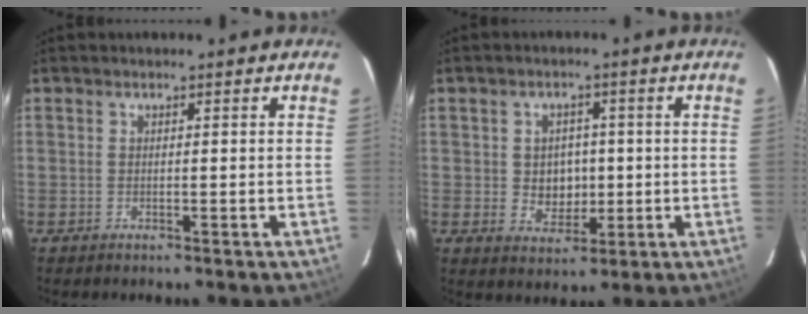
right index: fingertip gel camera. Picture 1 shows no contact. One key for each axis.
{"total": 5.4, "fx": -0.1, "fy": 4.7, "fz": 2.7, "tx": -0.048, "ty": 0.006, "tz": 0.010}